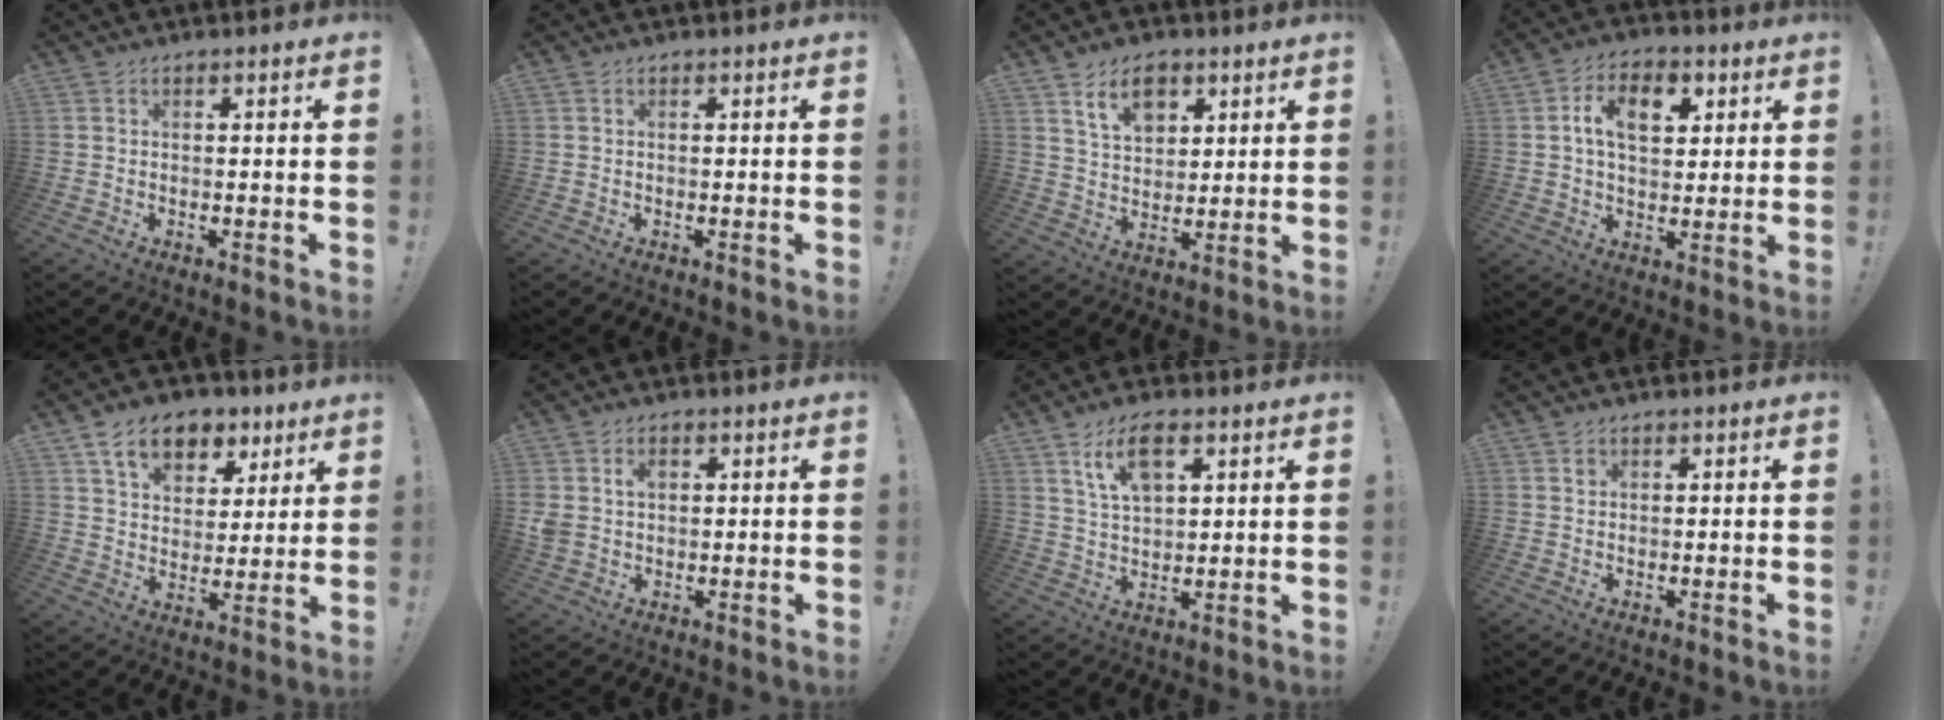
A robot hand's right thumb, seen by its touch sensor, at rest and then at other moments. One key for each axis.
{"total": 0.0}
{"total": 10.1, "fx": 5.6, "fy": 6.5, "fz": 5.4, "tx": -0.086, "ty": -0.018, "tz": 0.104}
{"total": 11.4, "fx": 3.3, "fy": 7.1, "fz": 8.3, "tx": -0.123, "ty": 0.008, "tz": 0.057}
{"total": 12.9, "fx": 7.7, "fy": 8.3, "fz": 6.0, "tx": -0.094, "ty": -0.035, "tz": 0.144}
{"total": 4.1, "fx": 1.1, "fy": 3.3, "fz": 2.2, "tx": -0.040, "ty": 0.003, "tz": 0.020}
{"total": 9.3, "fx": 4.7, "fy": 4.6, "fz": 6.6, "tx": -0.121, "ty": -0.001, "tz": 0.088}
{"total": 0.8, "fx": 0.4, "fy": 0.6, "fz": 0.2, "tx": 0.000, "ty": 0.000, "tz": 0.007}